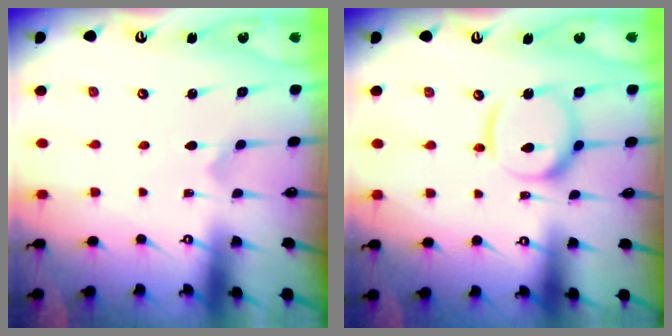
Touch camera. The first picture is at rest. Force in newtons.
{"total": 15.0, "press": 14.9, "slide": 1.8}